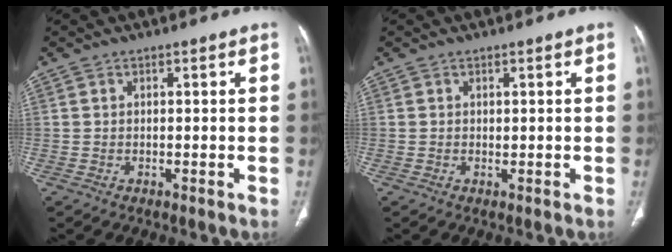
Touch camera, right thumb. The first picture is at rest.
{"total": 0.0}